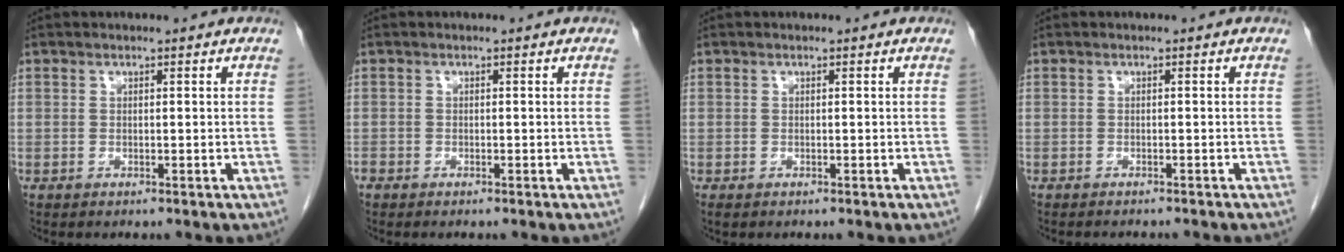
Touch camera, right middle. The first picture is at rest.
{"total": 1.0, "force": [-0.8, 0.5, 0.2], "torque": [-0.008, 0.000, -0.016]}
{"total": 0.5, "force": [-0.4, 0.3, 0.2], "torque": [-0.003, 0.000, -0.004]}
{"total": 3.7, "force": [-3.4, 0.6, 1.2], "torque": [-0.012, -0.005, -0.040]}